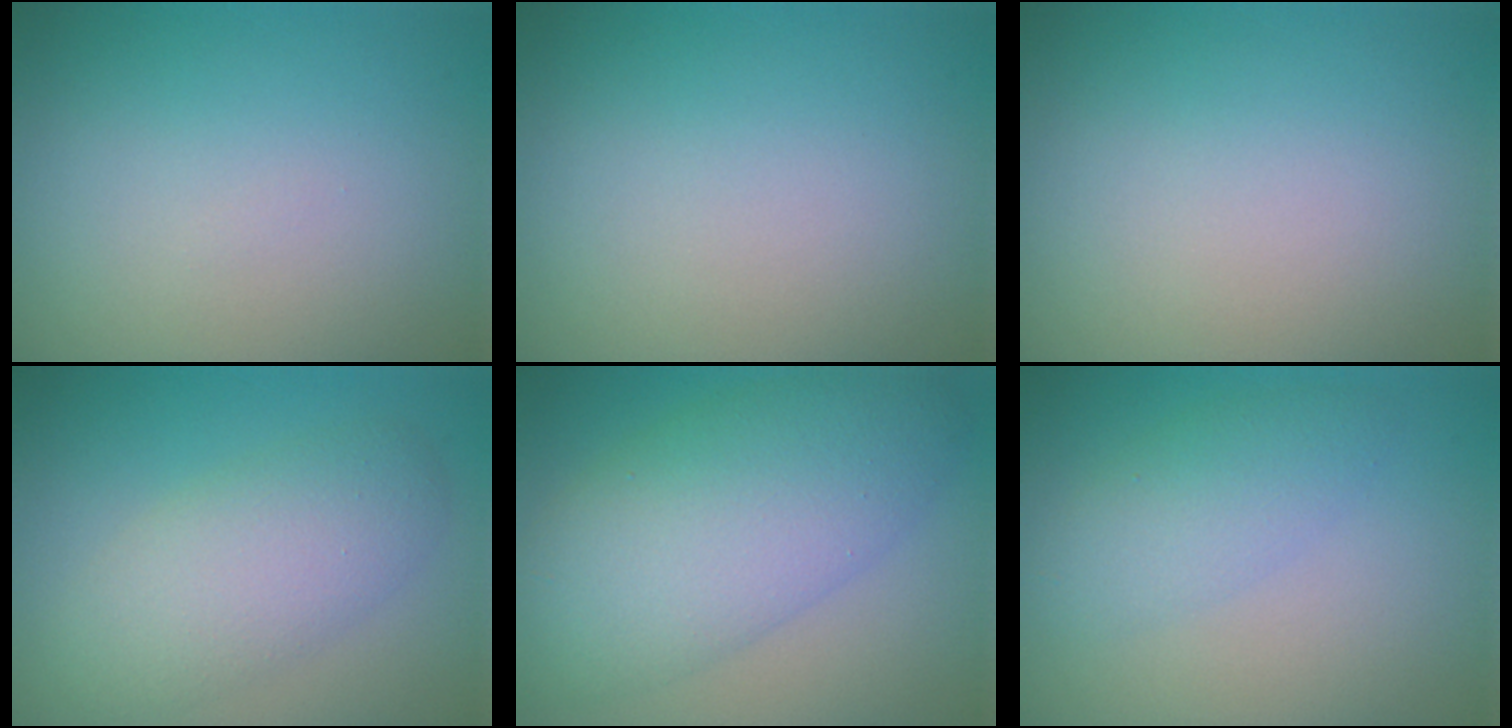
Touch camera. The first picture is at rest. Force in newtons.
{"total": 0.0}
{"total": 0.0}
{"total": 4.7, "press": 4.7, "slide": 0.3}
{"total": 8.4, "press": 8.4, "slide": 0.2}
{"total": 2.7, "press": 2.7, "slide": 0.0}